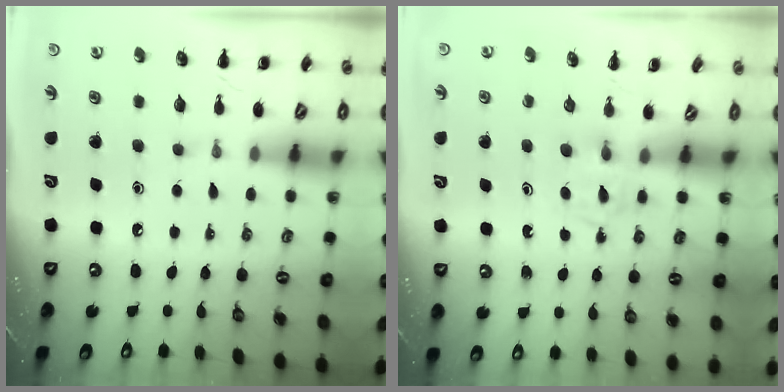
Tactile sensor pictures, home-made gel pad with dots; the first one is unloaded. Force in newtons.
{"total": 2.4, "press": 2.1, "slide": 1.1}